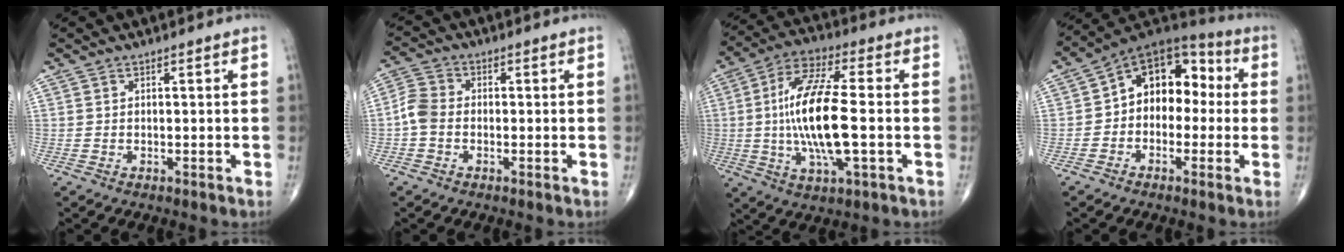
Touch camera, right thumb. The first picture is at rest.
{"total": 4.5, "force": [-1.0, 3.3, 2.8], "torque": [-0.057, 0.011, -0.031]}
{"total": 16.8, "force": [-1.1, 5.2, 15.9], "torque": [-0.316, 0.012, -0.021]}
{"total": 13.3, "force": [0.3, 9.3, 9.5], "torque": [-0.095, 0.049, -0.015]}